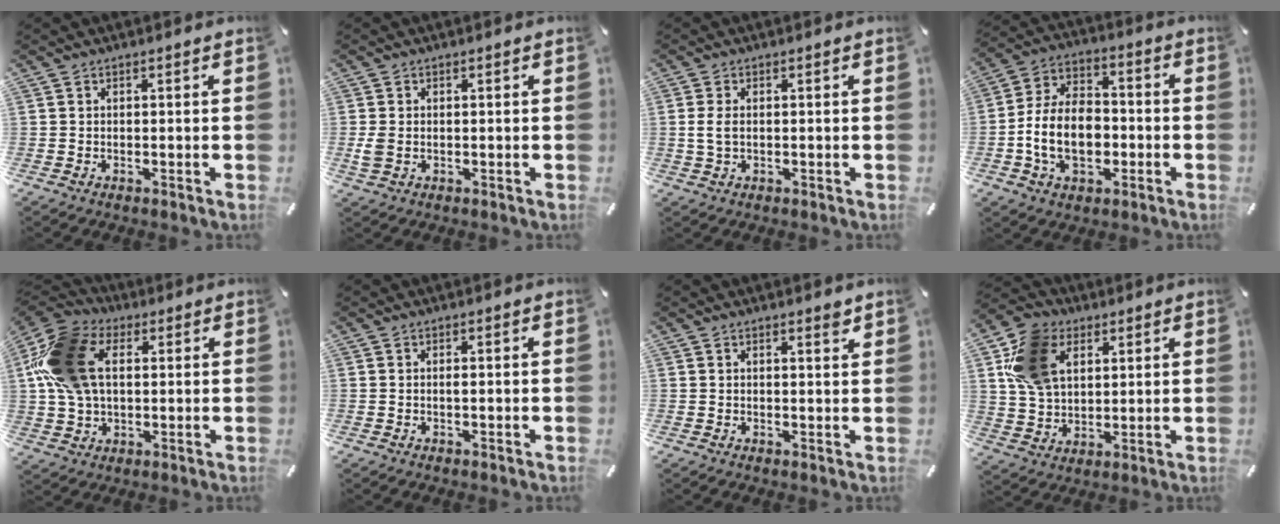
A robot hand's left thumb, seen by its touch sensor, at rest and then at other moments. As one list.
[{"total": 2.5, "force": [-0.2, 1.7, 1.8], "torque": [-0.033, -0.002, -0.006]}, {"total": 3.3, "force": [0.1, 2.0, 2.7], "torque": [-0.059, 0.003, 0.000]}, {"total": 13.4, "force": [-3.5, 9.1, 9.2], "torque": [-0.198, 0.009, -0.063]}, {"total": 18.9, "force": [3.9, 13.0, 13.2], "torque": [-0.296, 0.016, 0.072]}, {"total": 0.6, "force": [0.0, 0.0, 0.6], "torque": [-0.013, -0.004, 0.000]}, {"total": 1.6, "force": [1.3, 0.4, 0.9], "torque": [-0.003, -0.008, 0.020]}, {"total": 13.3, "force": [5.1, 9.9, 7.3], "torque": [-0.172, 0.007, 0.100]}]